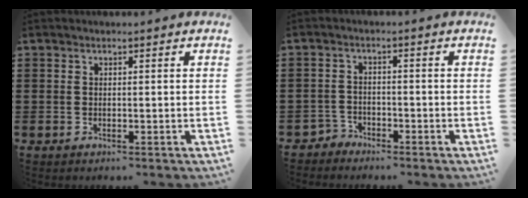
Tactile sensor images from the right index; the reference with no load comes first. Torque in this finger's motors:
{"motor_torque": [-0.87, 1.27, 0.00, 0.00]}